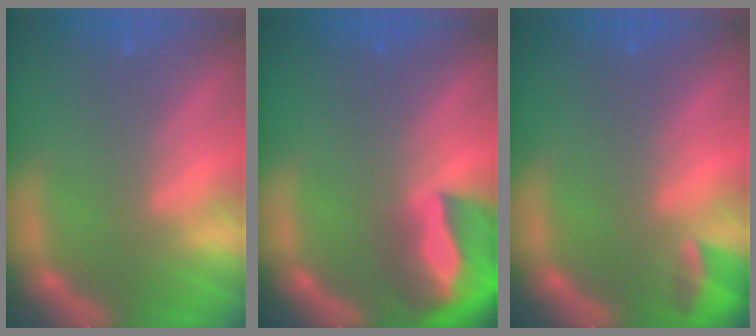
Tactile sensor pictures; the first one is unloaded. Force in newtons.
{"total": 10.0}
{"total": 2.4}